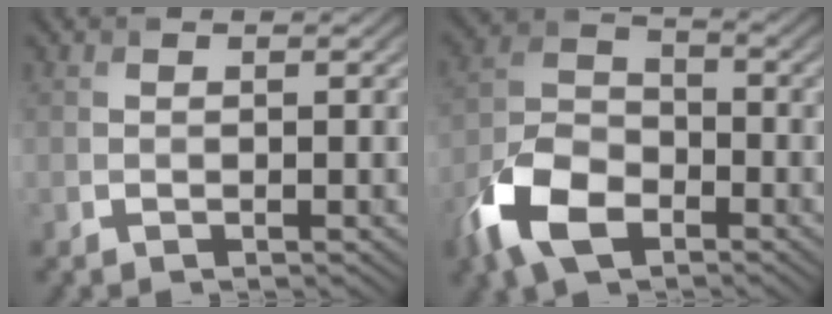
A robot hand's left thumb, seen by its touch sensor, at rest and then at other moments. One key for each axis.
{"total": 10.6, "fx": -5.8, "fy": 5.9, "fz": 6.6, "tx": -0.152, "ty": -0.011, "tz": -0.128}